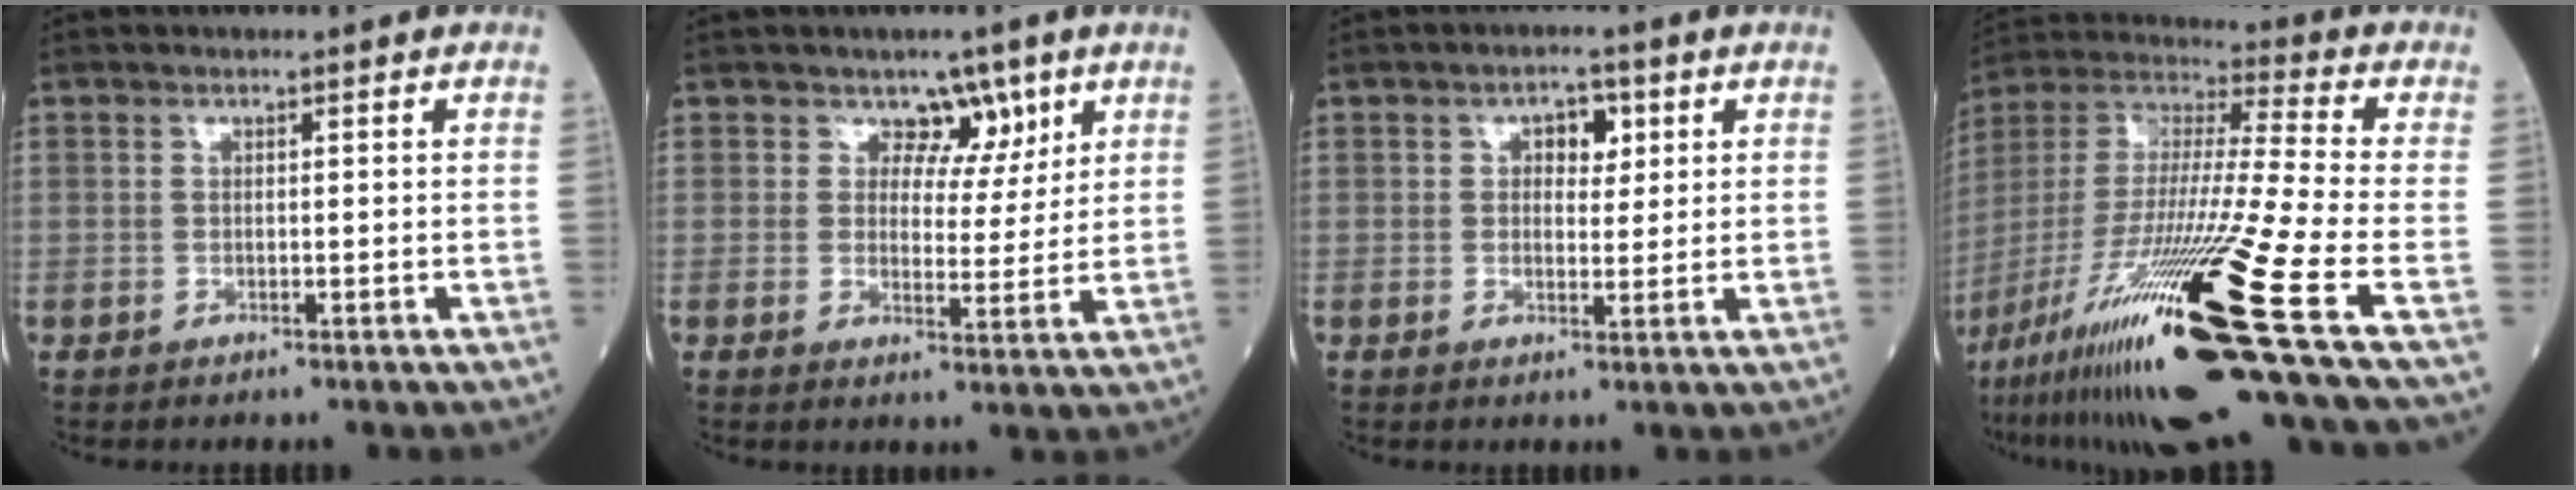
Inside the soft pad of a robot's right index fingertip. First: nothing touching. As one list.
[{"total": 4.5, "force": [2.8, 3.2, 1.7], "torque": [-0.007, 0.000, 0.039]}, {"total": 3.7, "force": [1.3, 2.2, 2.6], "torque": [-0.032, 0.009, 0.018]}, {"total": 28.4, "force": [-14.4, -0.1, 24.5], "torque": [-0.463, -0.056, -0.265]}]